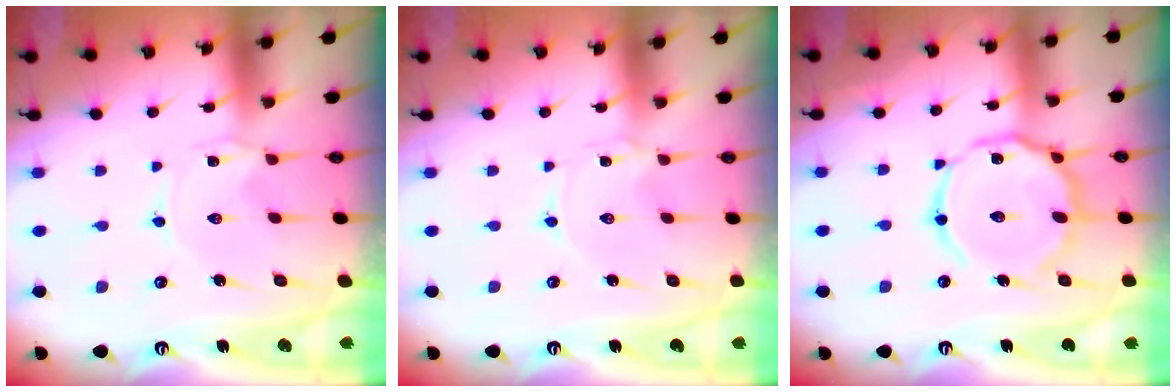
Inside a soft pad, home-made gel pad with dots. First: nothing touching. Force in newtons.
{"total": 0.0}
{"total": 16.3, "press": 16.2, "slide": 1.3}